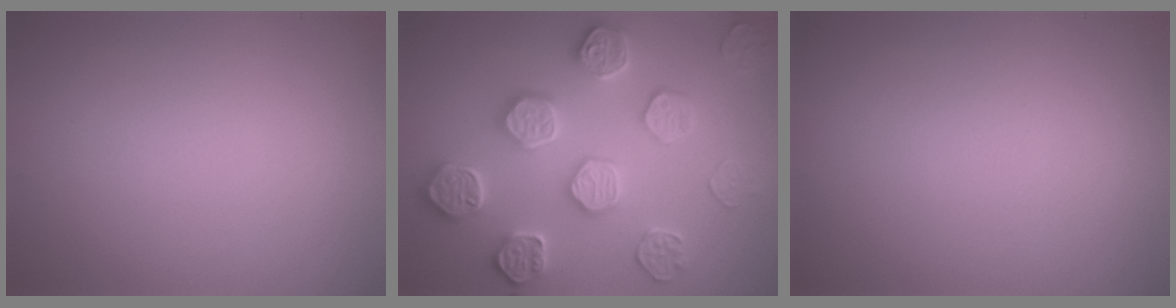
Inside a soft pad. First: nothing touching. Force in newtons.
{"total": 5.0, "press": 5.0, "slide": 0.5}
{"total": 0.0}